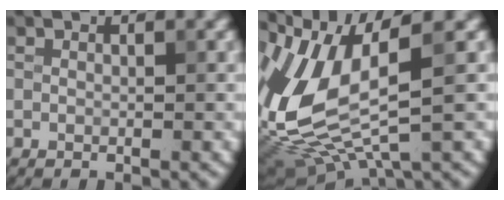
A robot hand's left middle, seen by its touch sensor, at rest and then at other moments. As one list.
[{"total": 10.4, "force": [0.1, 4.5, 9.4], "torque": [-0.215, 0.001, -0.002]}]